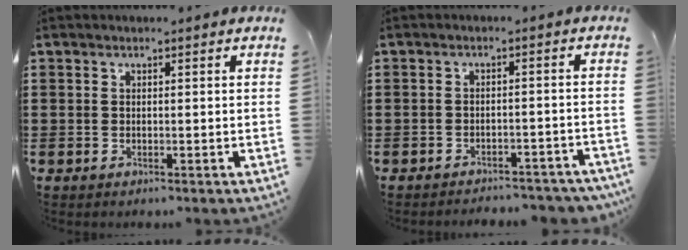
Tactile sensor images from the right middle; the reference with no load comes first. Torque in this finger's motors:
{"motor_torque": [2.14, 0.00, 0.11, 0.06]}